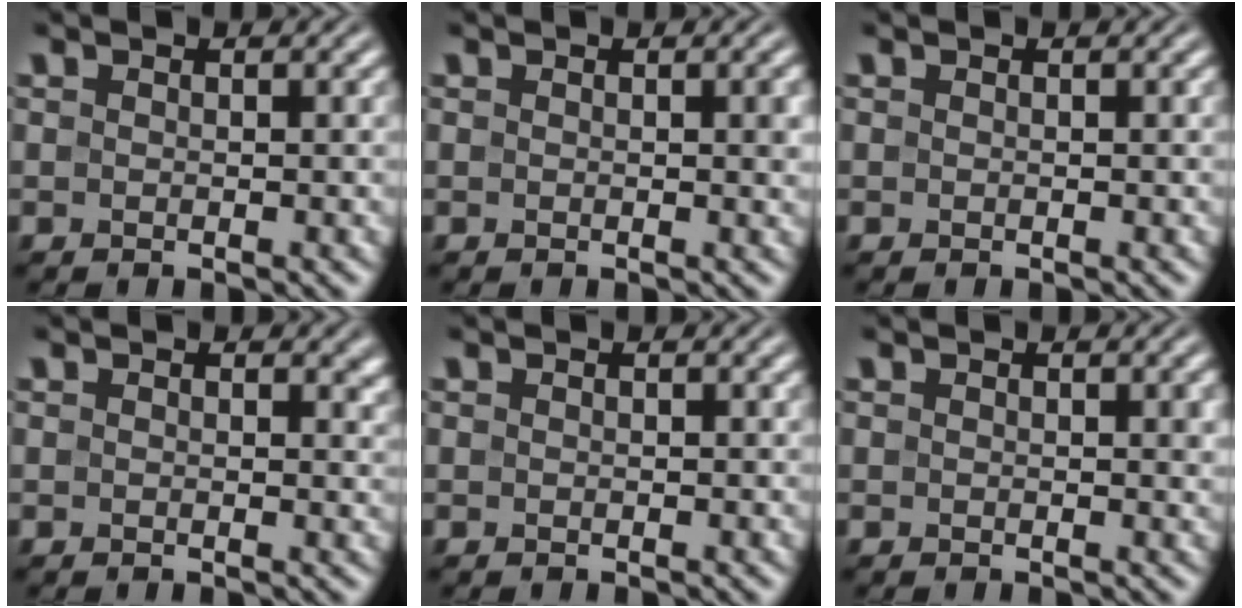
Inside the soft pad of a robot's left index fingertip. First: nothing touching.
{"total": 1.1, "force": [0.2, 0.1, 1.0], "torque": [-0.013, 0.001, 0.001]}
{"total": 0.0}
{"total": 1.0, "force": [0.5, 0.7, 0.6], "torque": [-0.002, -0.003, 0.004]}
{"total": 0.0}
{"total": 0.6, "force": [0.2, 0.1, 0.5], "torque": [-0.005, 0.000, 0.001]}